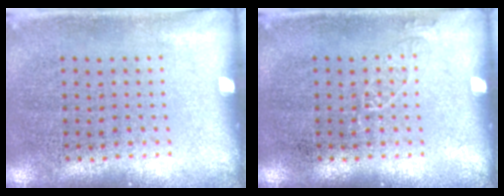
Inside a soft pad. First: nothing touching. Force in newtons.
{"total": 0.8, "press": 0.8, "slide": 0.1}